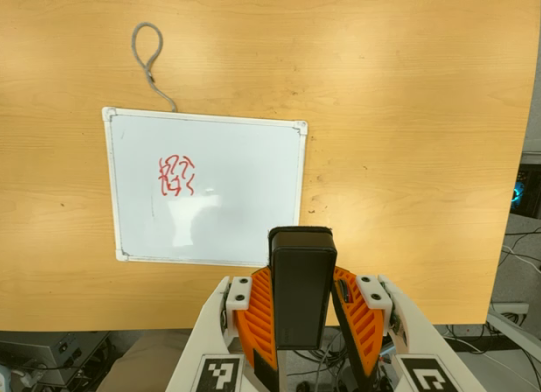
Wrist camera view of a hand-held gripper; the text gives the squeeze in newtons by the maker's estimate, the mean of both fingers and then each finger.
{"total": 4.8, "left": 4.3, "right": 5.4}